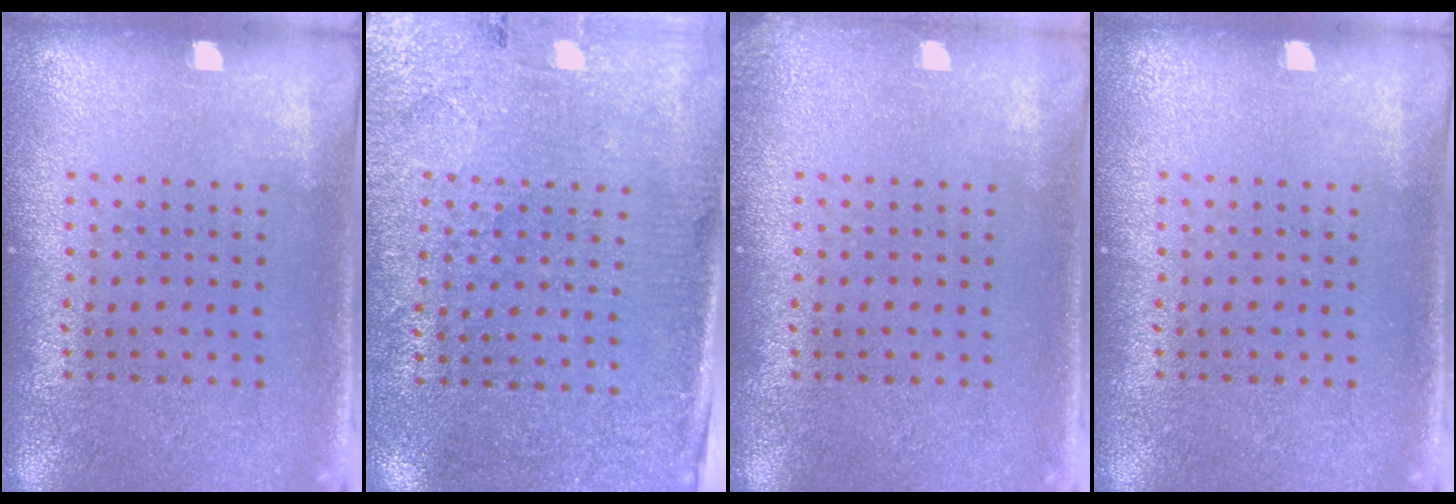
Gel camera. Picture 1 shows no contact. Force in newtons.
{"total": 2.8, "press": 2.6, "slide": 1.2}
{"total": 0.7, "press": 0.7, "slide": 0.2}
{"total": 0.0}